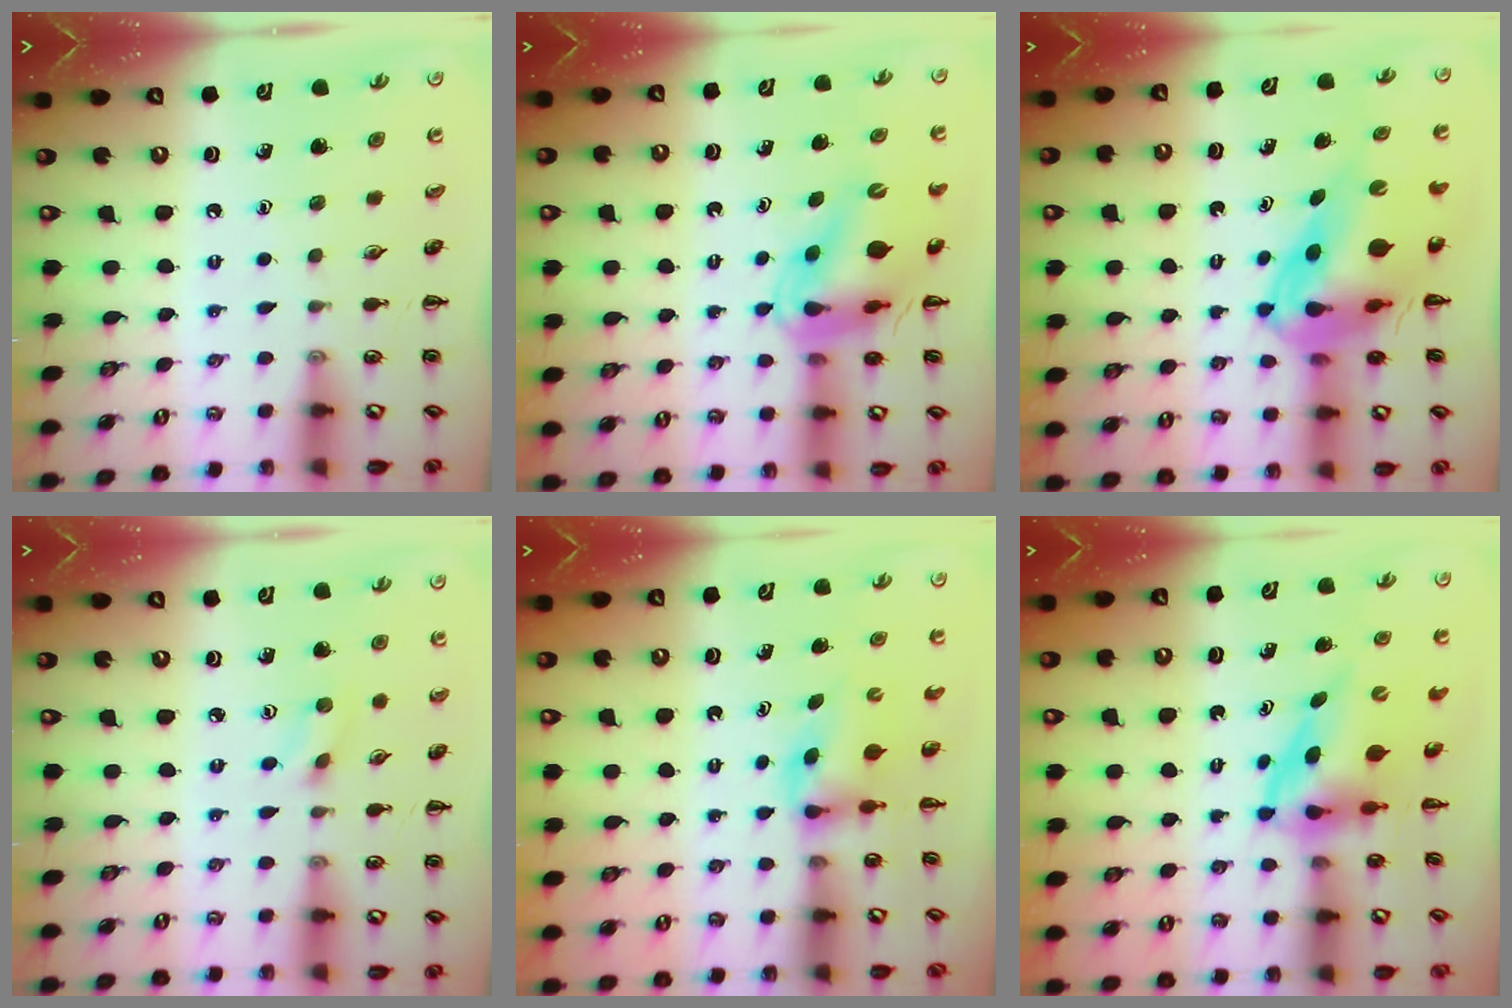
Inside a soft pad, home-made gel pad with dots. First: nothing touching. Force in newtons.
{"total": 12.8, "press": 12.0, "slide": 4.3}
{"total": 9.3, "press": 8.8, "slide": 3.0}
{"total": 2.7, "press": 2.5, "slide": 1.0}
{"total": 2.9, "press": 2.7, "slide": 1.0}
{"total": 4.0, "press": 3.9, "slide": 0.8}